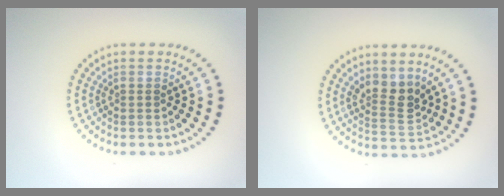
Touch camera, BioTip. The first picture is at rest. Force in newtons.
{"total": 3.0, "press": 2.6, "slide": 1.5}